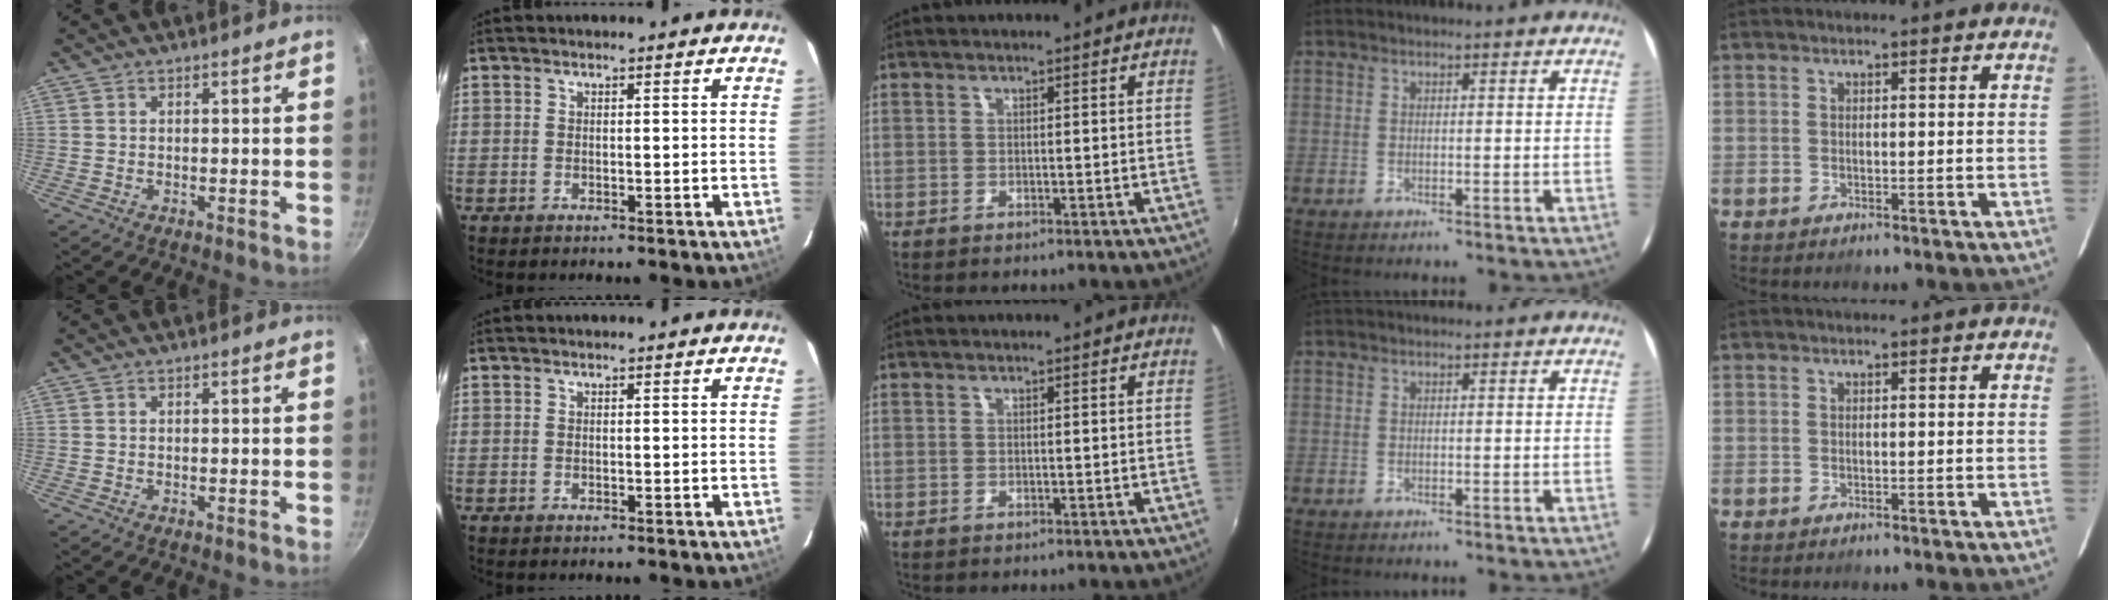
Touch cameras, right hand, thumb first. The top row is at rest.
{}